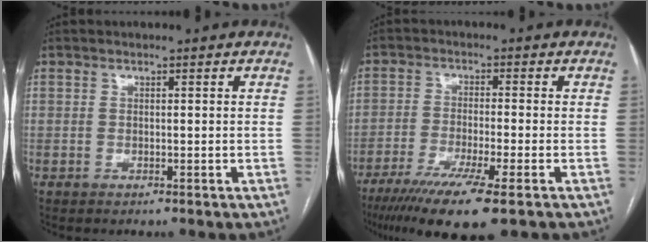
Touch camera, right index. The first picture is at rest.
{"total": 10.8, "force": [-6.8, 0.6, 8.4], "torque": [-0.140, -0.026, -0.111]}